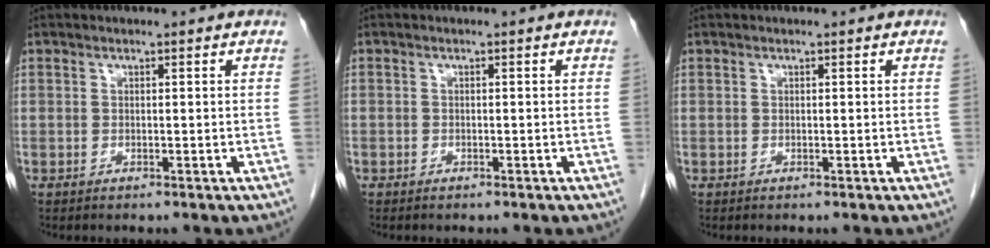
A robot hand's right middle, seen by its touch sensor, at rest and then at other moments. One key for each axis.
{"total": 0.6, "fx": -0.4, "fy": 0.5, "fz": 0.0, "tx": 0.000, "ty": 0.005, "tz": -0.007}
{"total": 0.0}